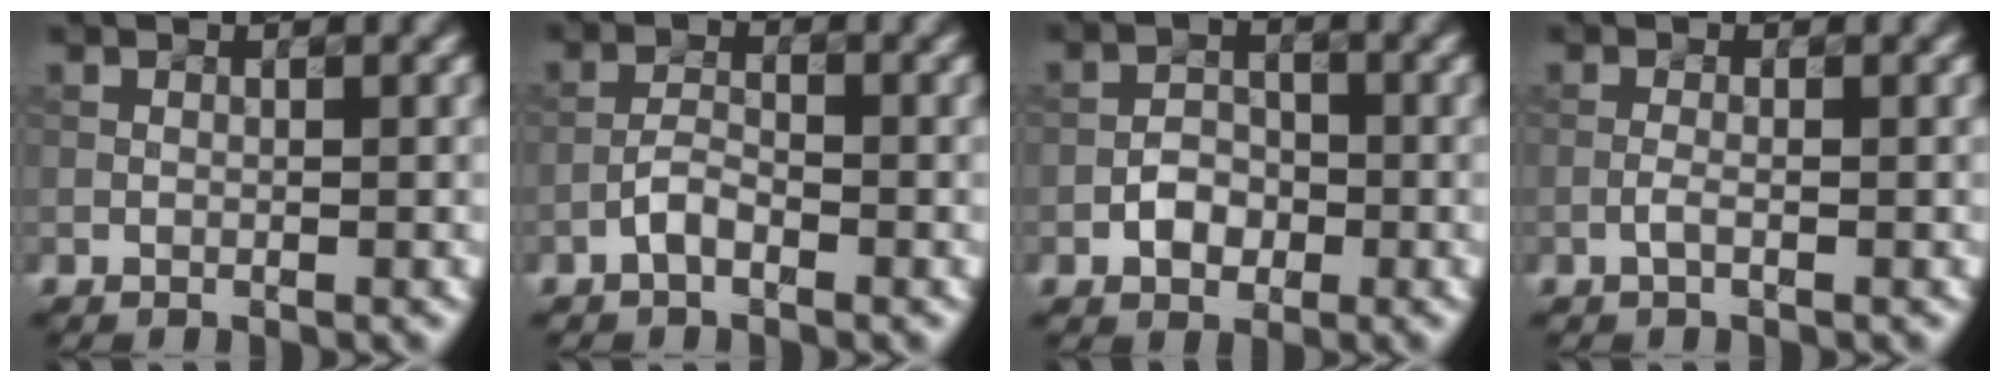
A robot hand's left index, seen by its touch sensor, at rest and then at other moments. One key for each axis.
{"total": 1.8, "fx": -1.1, "fy": 0.7, "fz": 1.2, "tx": -0.025, "ty": 0.007, "tz": -0.026}
{"total": 2.4, "fx": -1.0, "fy": 1.8, "fz": 1.3, "tx": -0.020, "ty": 0.006, "tz": -0.019}
{"total": 1.0, "fx": -0.4, "fy": 0.3, "fz": 0.9, "tx": -0.017, "ty": 0.003, "tz": -0.011}